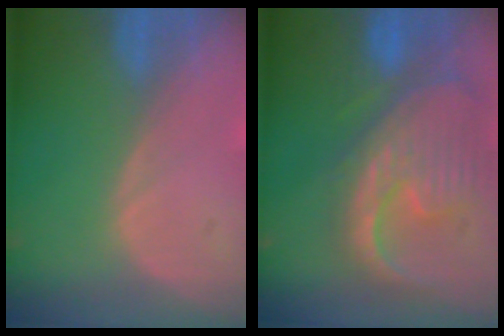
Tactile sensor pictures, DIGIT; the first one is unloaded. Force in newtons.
{"total": 12.7, "press": 10.9, "slide": 6.5}